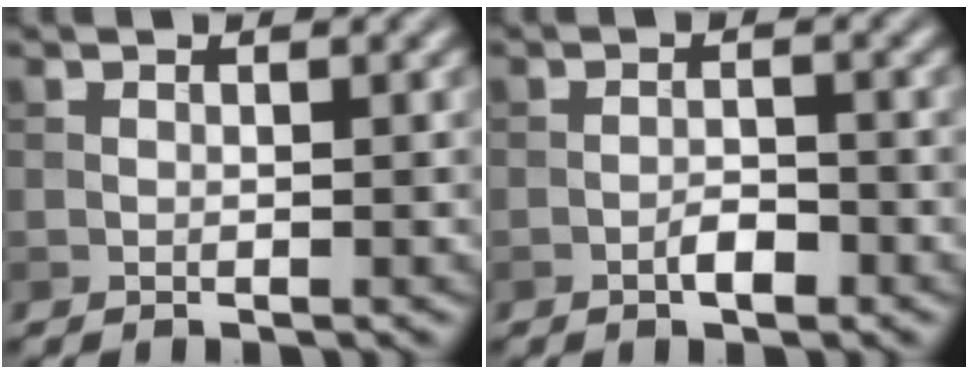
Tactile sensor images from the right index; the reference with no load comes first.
{"total": 1.8, "force": [-1.1, 0.7, 1.4], "torque": [-0.023, 0.003, -0.021]}